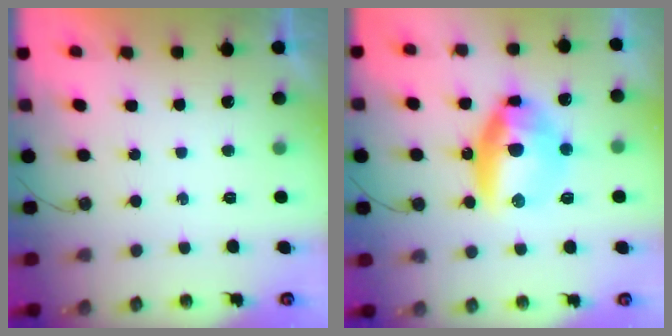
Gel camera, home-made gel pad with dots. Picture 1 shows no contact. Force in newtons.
{"total": 13.3, "press": 13.3, "slide": 1.5}